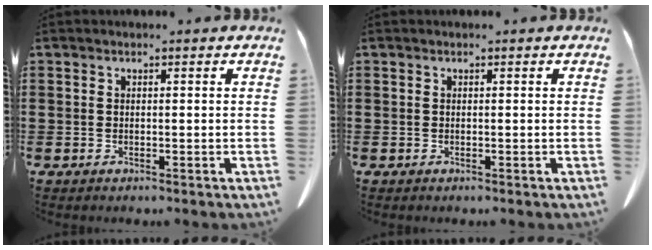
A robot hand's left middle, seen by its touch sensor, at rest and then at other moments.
{"total": 0.0}